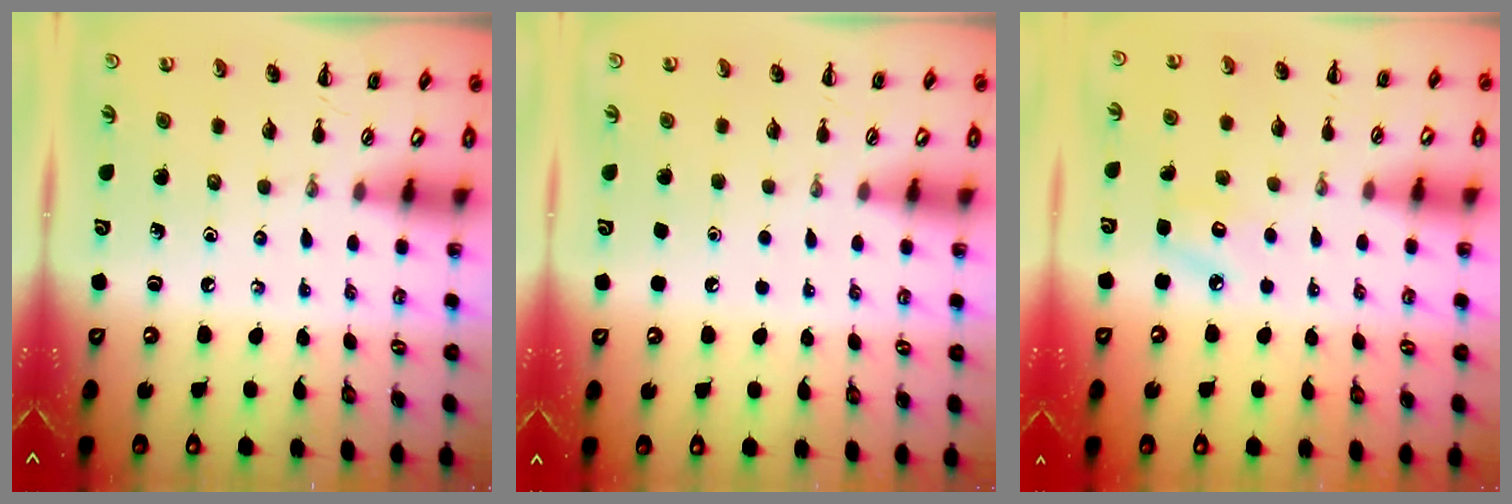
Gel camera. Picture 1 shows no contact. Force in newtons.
{"total": 1.7, "press": 1.7, "slide": 0.1}
{"total": 6.9, "press": 6.6, "slide": 1.8}